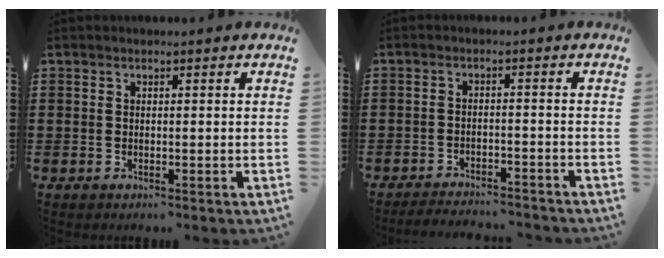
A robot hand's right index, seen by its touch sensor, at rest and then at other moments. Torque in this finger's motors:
{"motor_torque": [0.56, -0.06, -0.03, -0.06]}